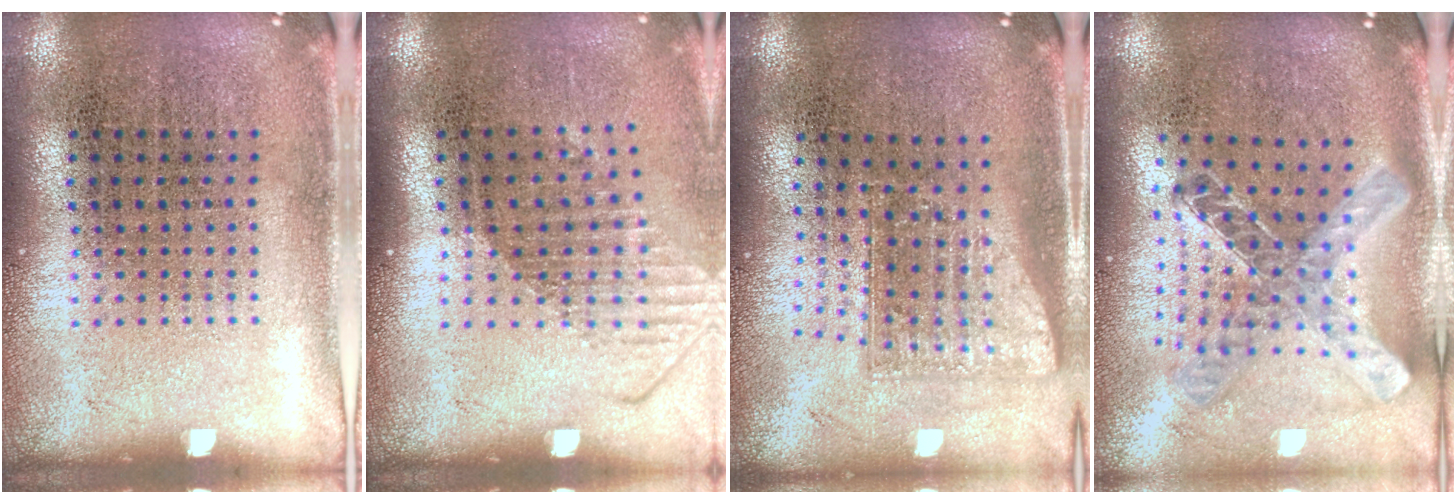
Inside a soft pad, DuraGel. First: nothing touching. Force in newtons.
{"total": 1.6, "press": 1.2, "slide": 1.0}
{"total": 1.6, "press": 1.2, "slide": 1.1}
{"total": 1.5, "press": 1.3, "slide": 0.6}